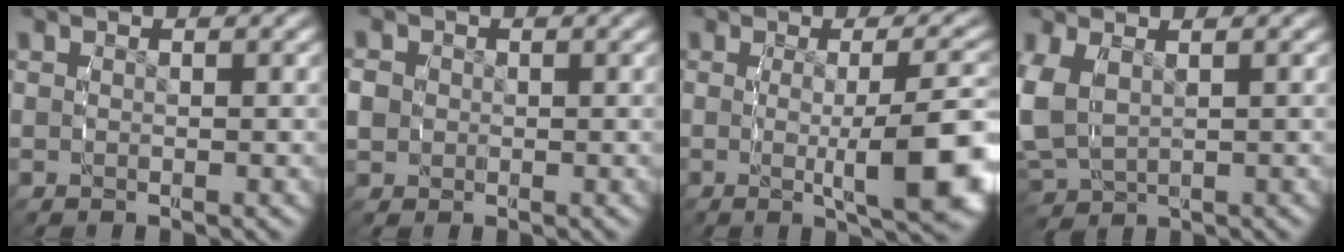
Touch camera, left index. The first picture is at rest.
{"total": 2.3, "force": [0.0, 2.1, 0.9], "torque": [-0.027, -0.007, 0.006]}
{"total": 8.0, "force": [-1.4, 1.9, 7.7], "torque": [-0.097, -0.010, -0.016]}
{"total": 5.0, "force": [0.4, 3.9, 3.1], "torque": [-0.098, -0.019, 0.026]}